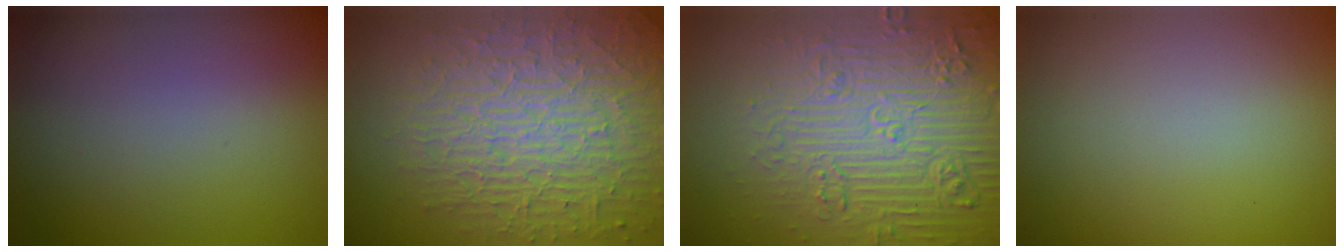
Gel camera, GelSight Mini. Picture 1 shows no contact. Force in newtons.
{"total": 10.5, "press": 6.9, "slide": 7.9}
{"total": 8.1, "press": 7.8, "slide": 1.9}
{"total": 0.0}